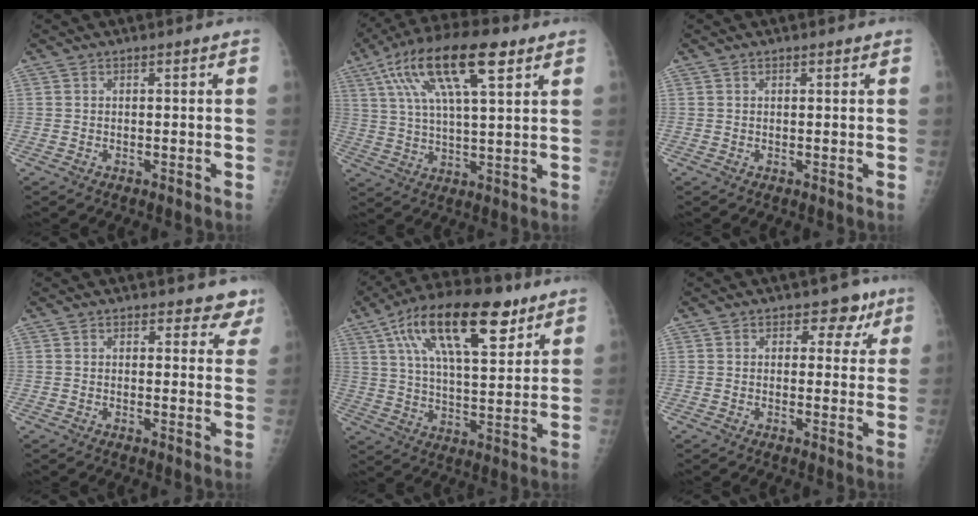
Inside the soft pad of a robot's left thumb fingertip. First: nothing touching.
{"total": 17.5, "force": [8.4, 5.7, 14.3], "torque": [-0.255, 0.002, 0.148]}
{"total": 0.5, "force": [0.4, 0.2, 0.3], "torque": [-0.005, -0.002, 0.005]}
{"total": 5.2, "force": [4.6, 2.3, 0.9], "torque": [0.030, -0.023, 0.038]}
{"total": 21.0, "force": [10.9, 8.4, 15.9], "torque": [-0.248, -0.017, 0.183]}
{"total": 5.2, "force": [2.9, 3.7, 2.3], "torque": [0.011, -0.007, 0.031]}